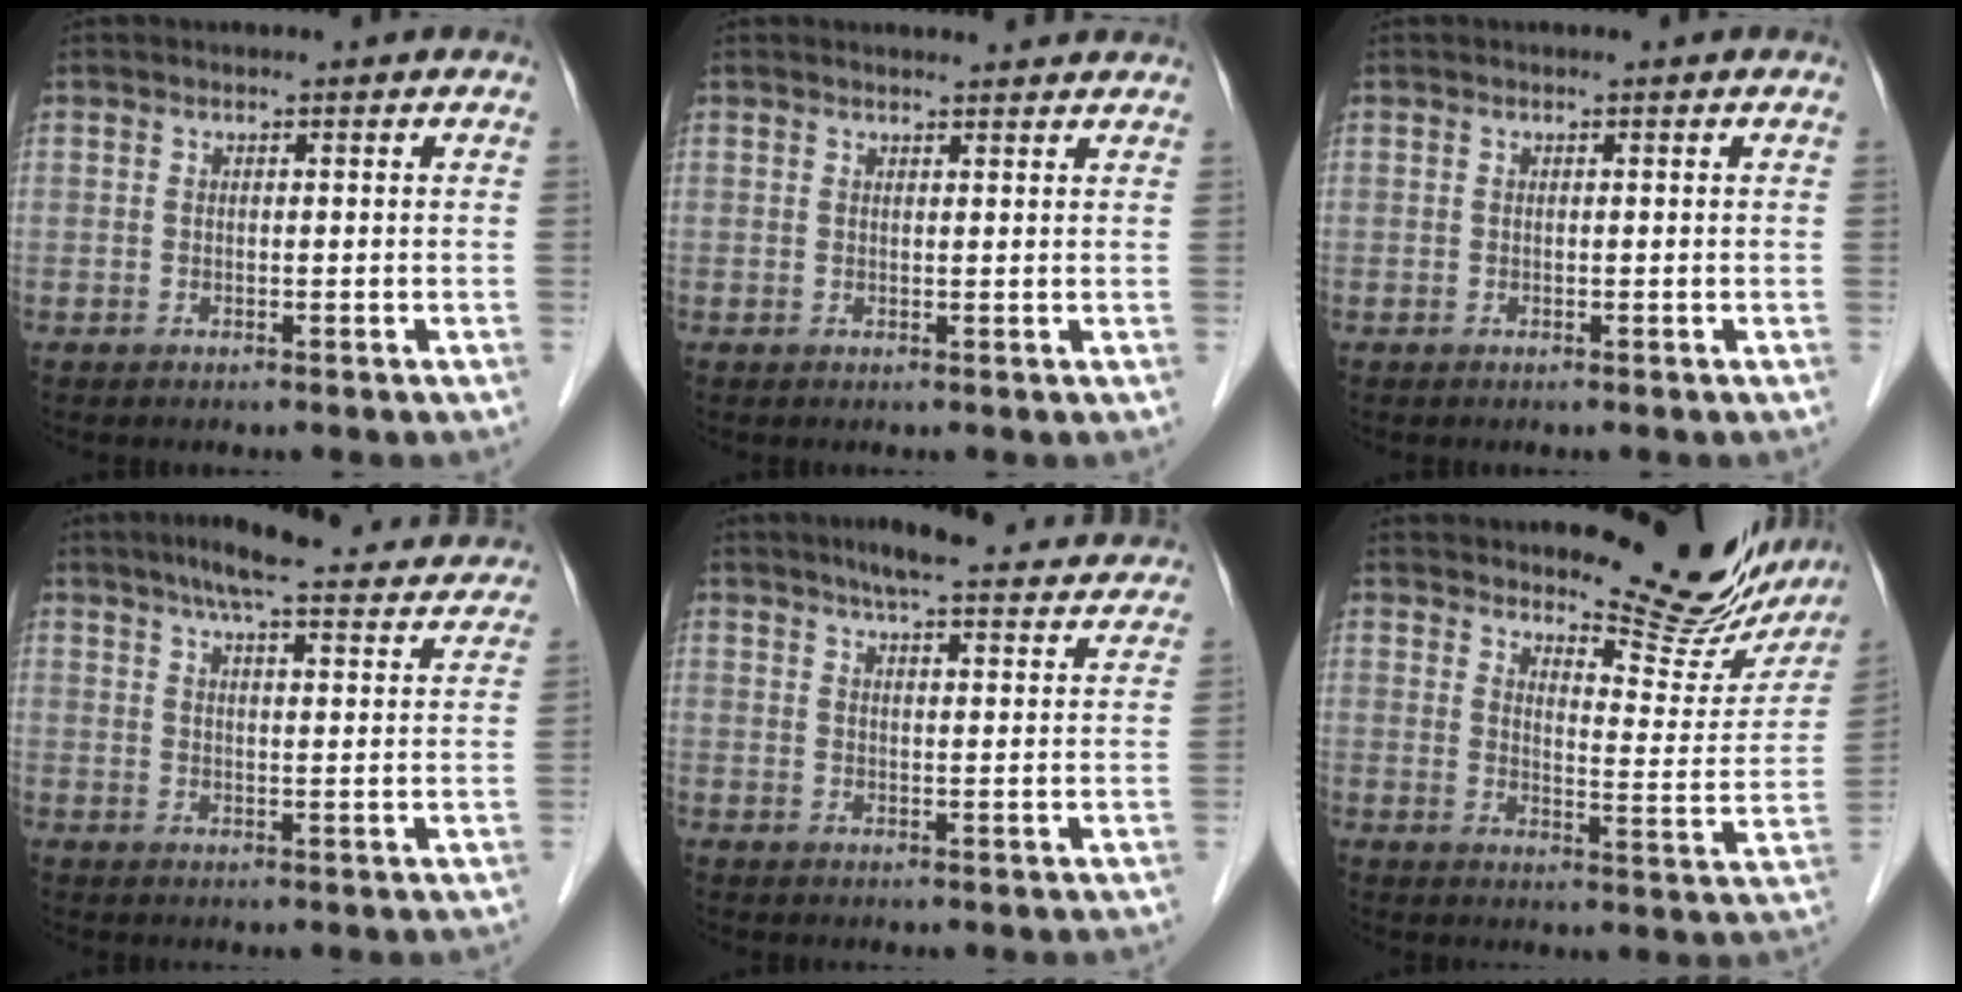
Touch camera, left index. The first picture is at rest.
{"total": 3.9, "force": [3.8, 0.6, 0.7], "torque": [-0.014, 0.012, 0.043]}
{"total": 0.0}
{"total": 21.0, "force": [18.7, 2.9, 9.1], "torque": [-0.124, 0.013, 0.232]}
{"total": 18.7, "force": [17.0, 2.5, 7.5], "torque": [-0.094, 0.012, 0.209]}
{"total": 15.9, "force": [14.2, 3.8, 6.0], "torque": [-0.065, -0.044, 0.168]}